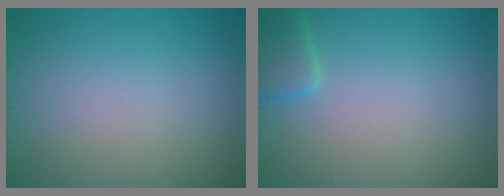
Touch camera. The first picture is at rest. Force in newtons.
{"total": 2.4, "press": 2.4, "slide": 0.2}